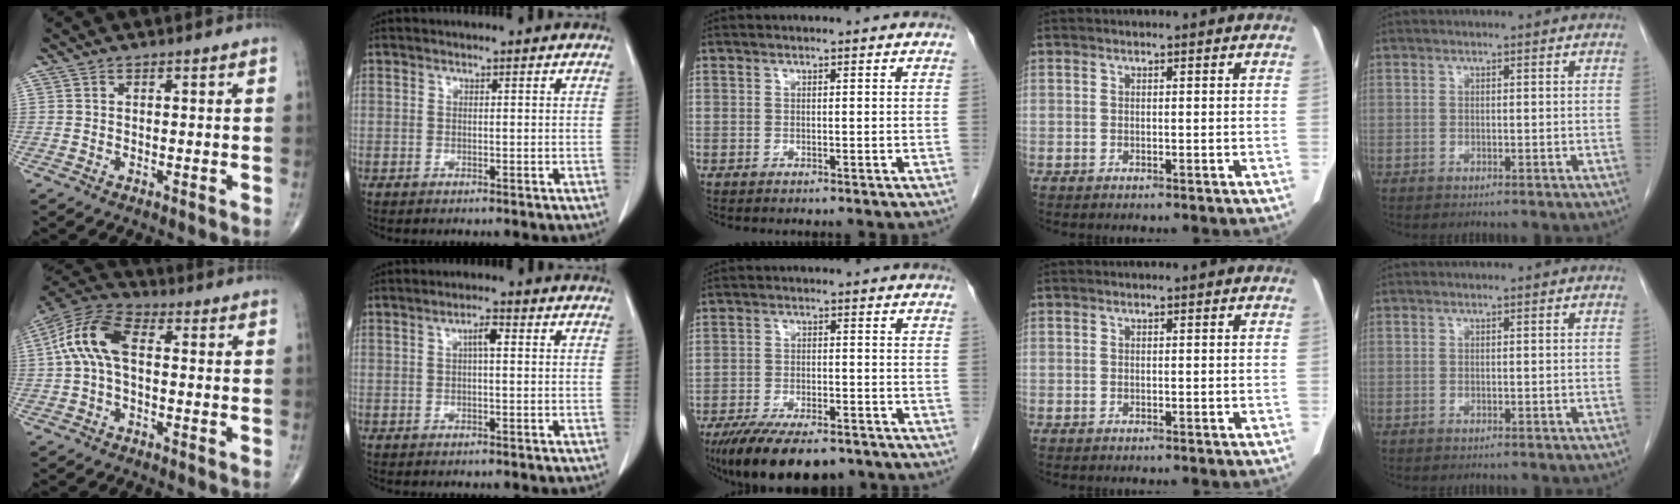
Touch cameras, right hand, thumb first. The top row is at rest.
{"thumb": {"total": 11.0, "force": [0.6, 5.9, 9.3], "torque": [-0.193, 0.034, 0.002]}, "index": {"total": 2.6, "force": [0.5, 0.6, 2.5], "torque": [-0.043, 0.006, 0.008]}, "middle": {"total": 12.9, "force": [-9.7, 4.3, 7.4], "torque": [-0.126, -0.018, -0.152]}}